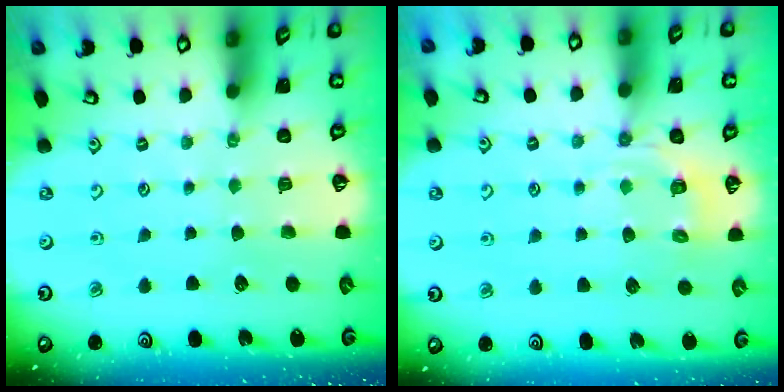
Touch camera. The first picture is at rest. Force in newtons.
{"total": 8.6, "press": 8.5, "slide": 1.4}